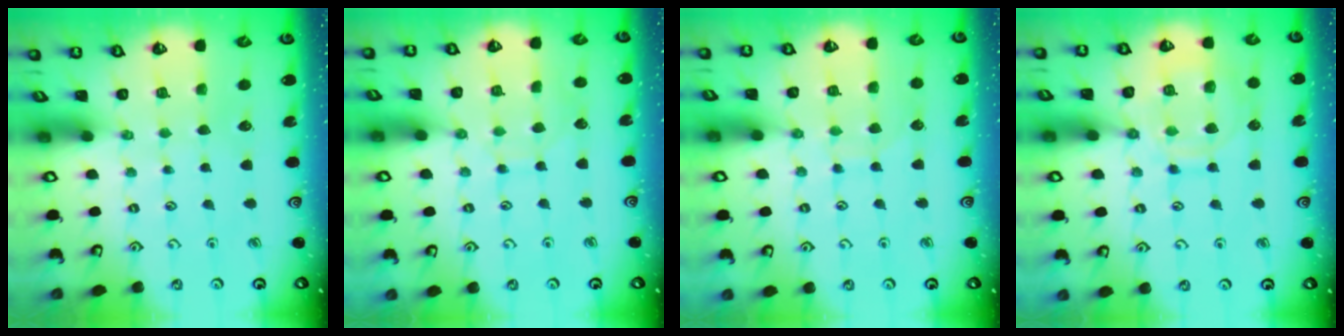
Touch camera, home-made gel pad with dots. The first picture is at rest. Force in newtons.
{"total": 5.7, "press": 5.7, "slide": 0.4}
{"total": 6.3, "press": 6.3, "slide": 0.6}
{"total": 13.2, "press": 13.2, "slide": 1.3}